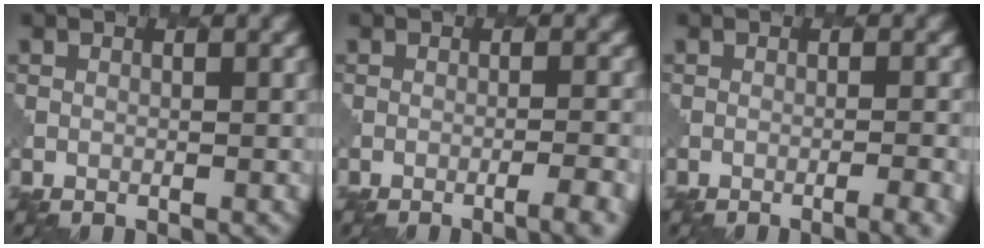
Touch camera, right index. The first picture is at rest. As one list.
[{"total": 4.0, "force": [-2.2, 1.1, 3.1], "torque": [-0.024, 0.015, -0.031]}, {"total": 3.6, "force": [-2.0, 1.0, 2.8], "torque": [-0.017, 0.015, -0.028]}]